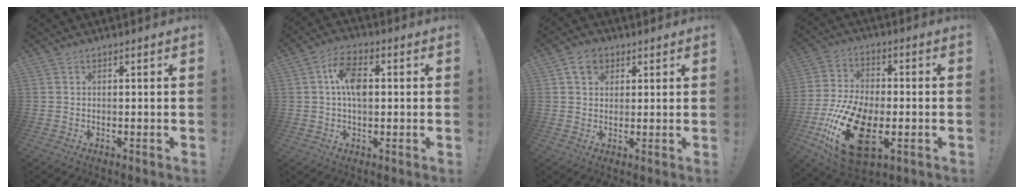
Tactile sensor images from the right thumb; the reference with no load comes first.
{"total": 9.0, "force": [1.0, 5.2, 7.3], "torque": [-0.124, 0.011, 0.018]}
{"total": 5.8, "force": [2.7, 4.4, 2.6], "torque": [-0.040, 0.002, 0.051]}
{"total": 22.1, "force": [-7.2, 12.3, 16.9], "torque": [-0.328, 0.039, -0.106]}